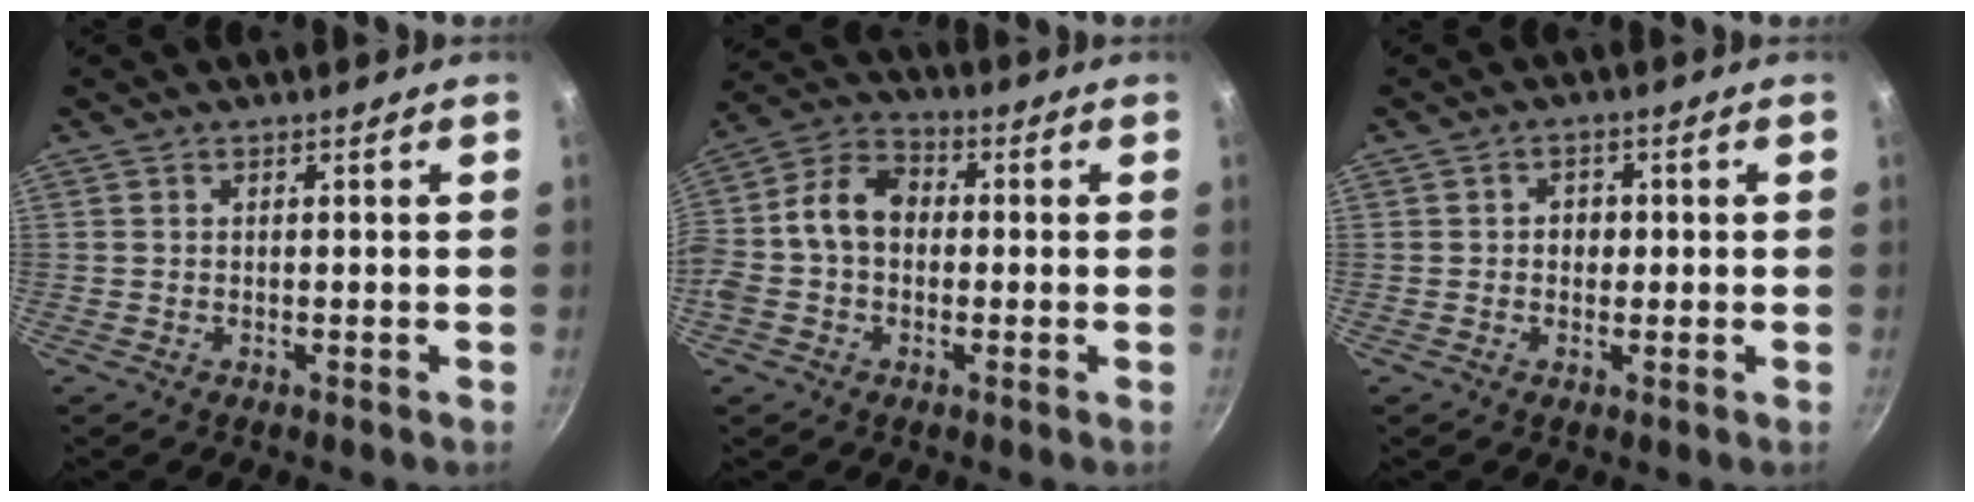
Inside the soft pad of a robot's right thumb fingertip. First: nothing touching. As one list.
[{"total": 11.1, "force": [-0.2, 8.4, 7.3], "torque": [-0.109, 0.035, -0.026]}, {"total": 2.8, "force": [0.0, 2.4, 1.4], "torque": [-0.007, 0.002, -0.003]}]